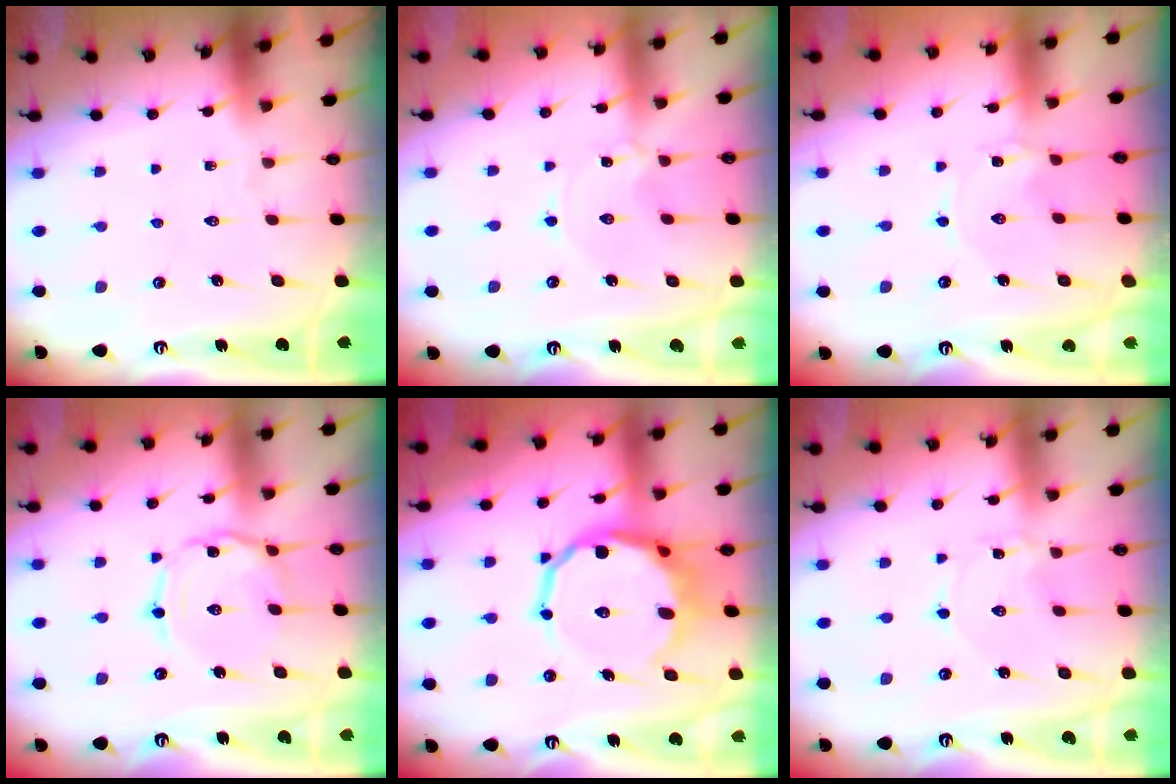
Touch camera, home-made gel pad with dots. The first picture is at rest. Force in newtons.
{"total": 0.0}
{"total": 0.0}
{"total": 4.2, "press": 4.2, "slide": 0.4}
{"total": 13.9, "press": 13.4, "slide": 3.9}
{"total": 0.7, "press": 0.7, "slide": 0.0}